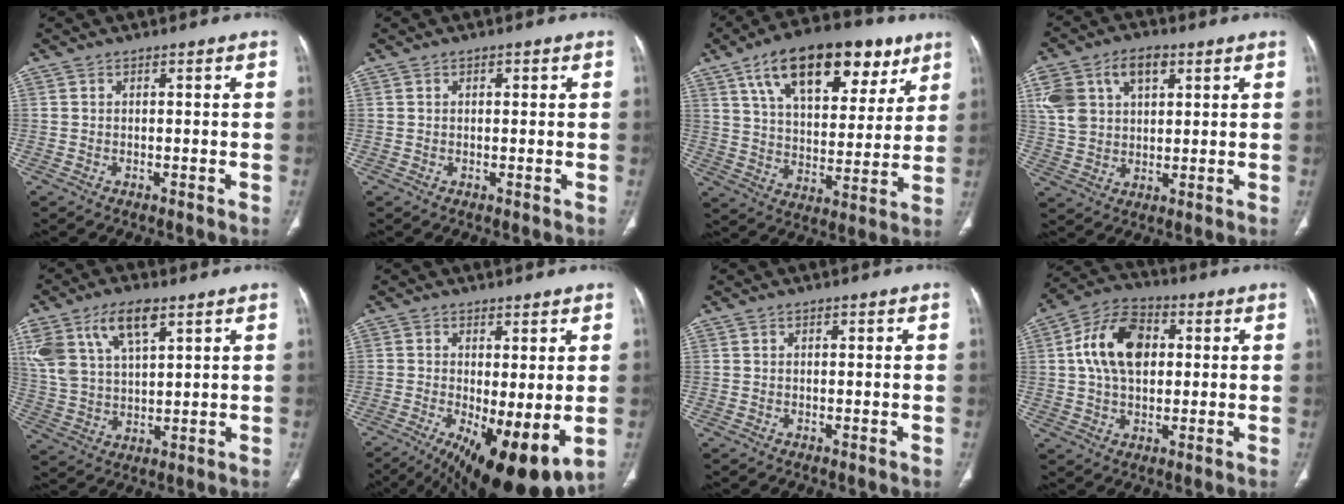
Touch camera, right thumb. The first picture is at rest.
{"total": 1.0, "force": [0.5, 0.6, 0.7], "torque": [-0.010, 0.000, 0.007]}
{"total": 24.2, "force": [13.1, 12.2, 16.3], "torque": [-0.221, -0.013, 0.213]}
{"total": 13.2, "force": [5.1, 8.7, 8.5], "torque": [-0.155, 0.005, 0.101]}
{"total": 13.7, "force": [7.2, 6.6, 9.6], "torque": [-0.186, -0.010, 0.144]}
{"total": 14.4, "force": [-3.8, 4.7, 13.1], "torque": [-0.194, -0.025, -0.041]}
{"total": 0.7, "force": [0.4, 0.4, 0.5], "torque": [-0.007, 0.000, 0.005]}
{"total": 13.3, "force": [2.2, 8.6, 9.9], "torque": [-0.163, 0.015, 0.032]}